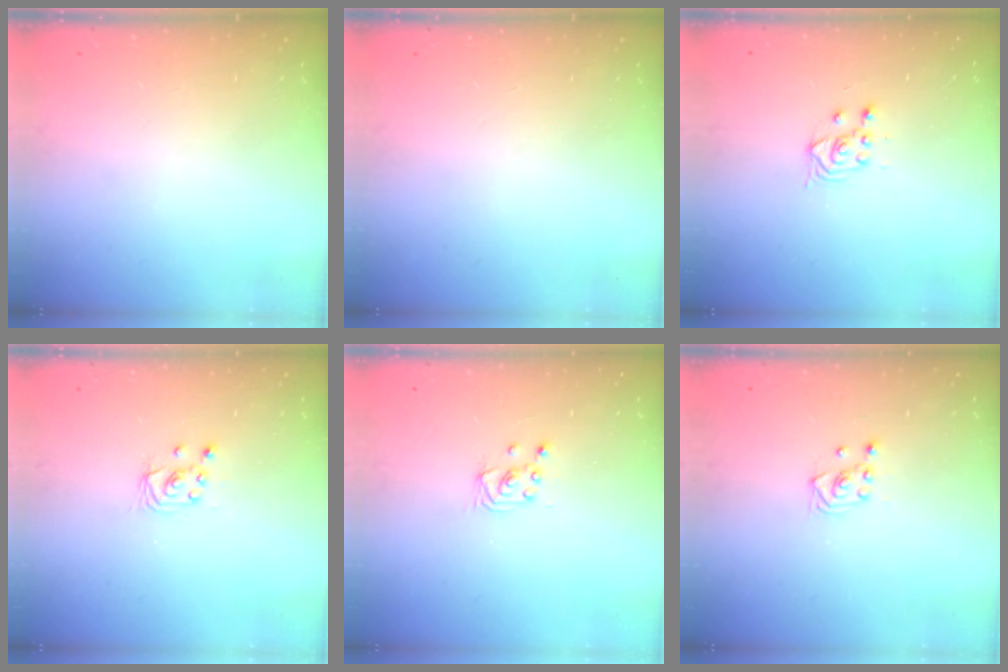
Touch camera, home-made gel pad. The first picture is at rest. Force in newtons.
{"total": 0.0}
{"total": 3.0, "press": 2.6, "slide": 1.3}
{"total": 2.4, "press": 2.4, "slide": 0.2}
{"total": 2.5, "press": 2.5, "slide": 0.2}
{"total": 3.0, "press": 2.6, "slide": 1.5}